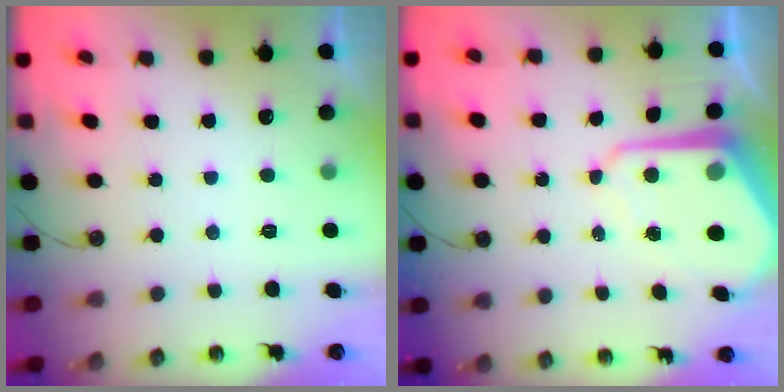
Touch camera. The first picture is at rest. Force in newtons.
{"total": 9.3, "press": 9.3, "slide": 0.8}